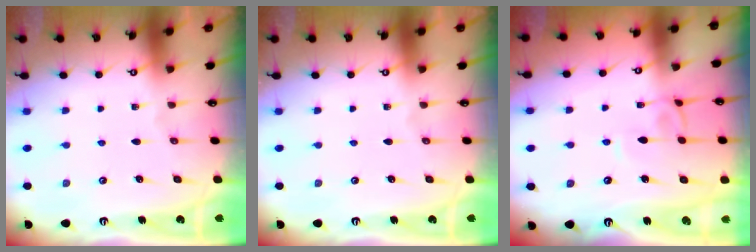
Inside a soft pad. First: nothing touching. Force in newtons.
{"total": 0.0}
{"total": 2.8, "press": 2.8, "slide": 0.2}